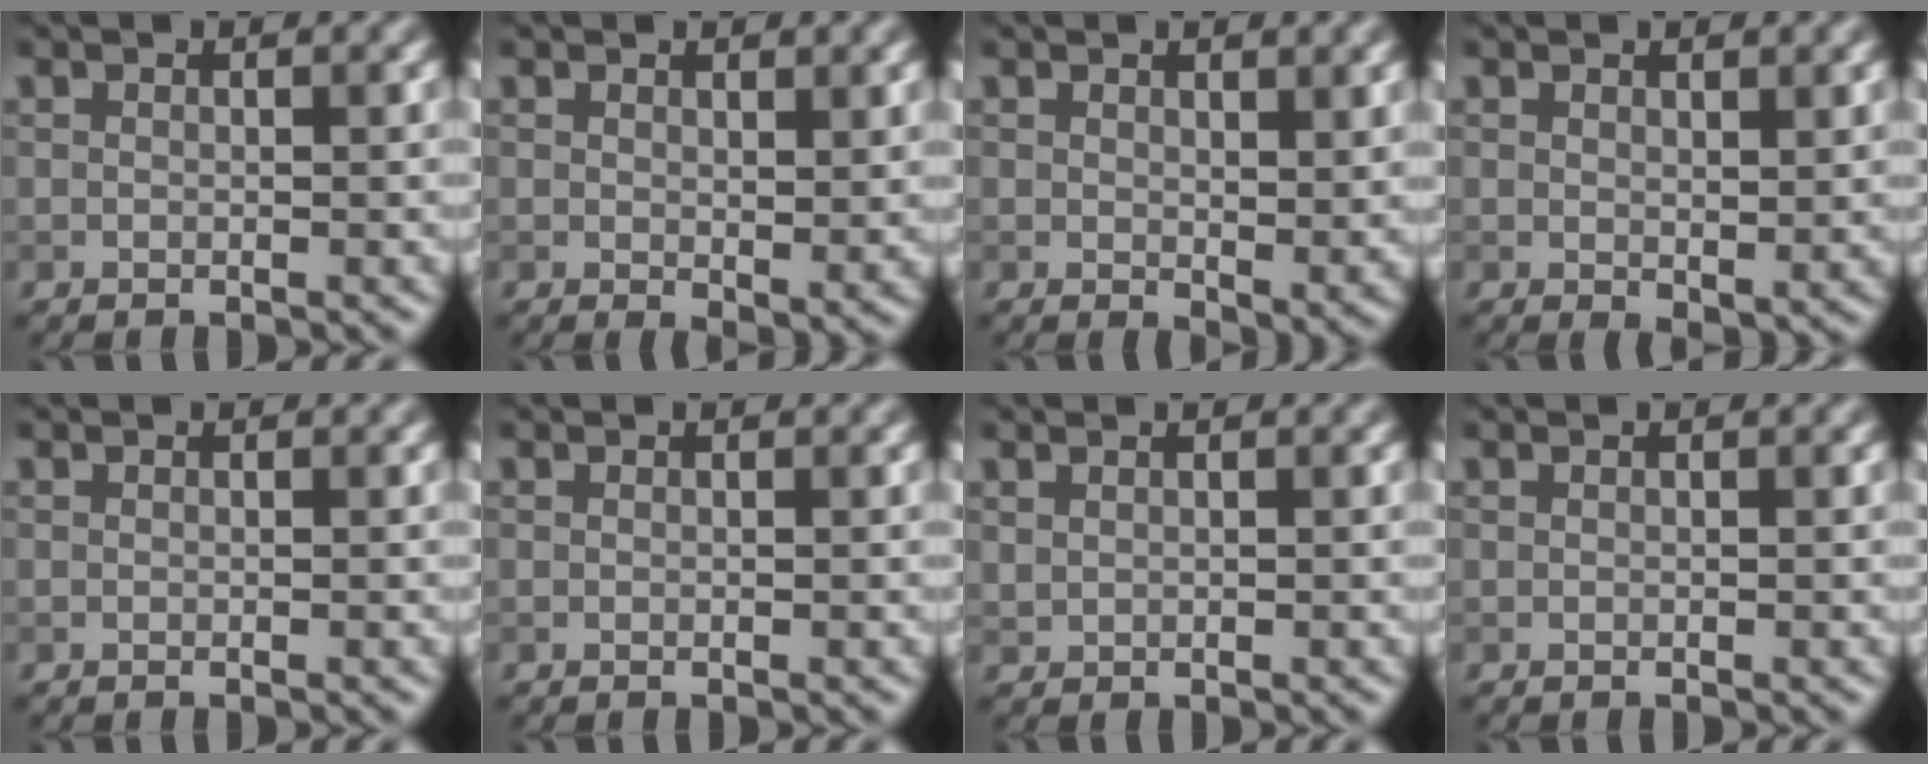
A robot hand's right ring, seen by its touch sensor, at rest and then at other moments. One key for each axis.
{"total": 2.0, "fx": 0.8, "fy": 1.0, "fz": 1.5, "tx": -0.021, "ty": -0.010, "tz": 0.020}
{"total": 2.7, "fx": 1.2, "fy": 1.4, "fz": 1.9, "tx": -0.029, "ty": -0.012, "tz": 0.027}
{"total": 1.7, "fx": 0.8, "fy": 0.9, "fz": 1.2, "tx": -0.018, "ty": -0.008, "tz": 0.019}
{"total": 0.0}
{"total": 0.0}
{"total": 0.5, "fx": 0.4, "fy": 0.3, "fz": 0.1, "tx": -0.003, "ty": 0.000, "tz": 0.014}
{"total": 0.0}